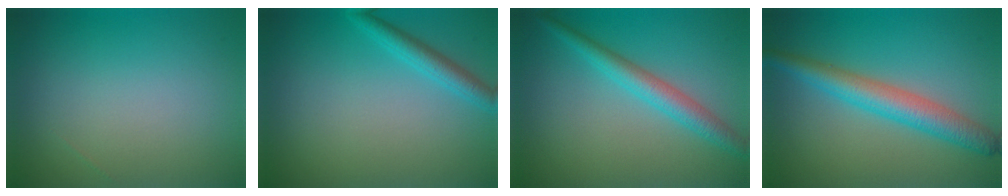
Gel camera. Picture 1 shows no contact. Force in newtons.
{"total": 2.3, "press": 2.3, "slide": 0.2}
{"total": 3.4, "press": 3.4, "slide": 0.1}
{"total": 4.7, "press": 4.7, "slide": 0.1}